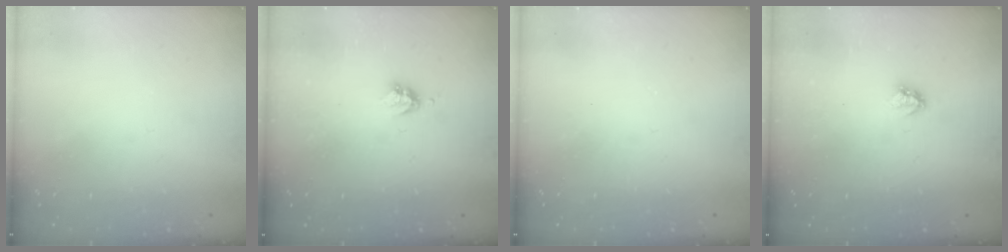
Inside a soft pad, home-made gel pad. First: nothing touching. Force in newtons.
{"total": 3.2, "press": 3.2, "slide": 0.3}
{"total": 0.0}
{"total": 3.0, "press": 2.9, "slide": 0.4}